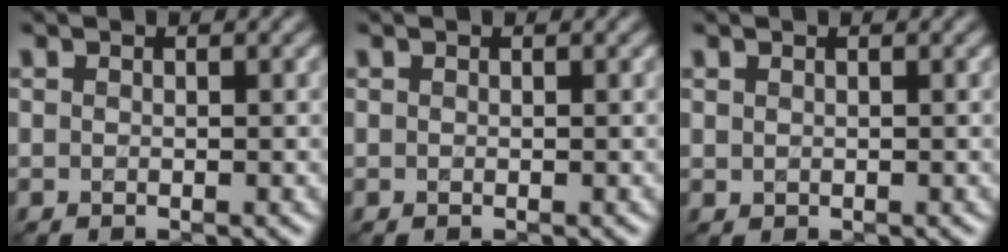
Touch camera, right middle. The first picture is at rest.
{"total": 0.0}
{"total": 0.0}